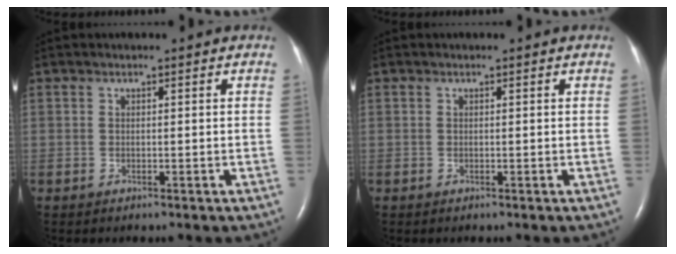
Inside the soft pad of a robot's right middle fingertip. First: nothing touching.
{"total": 0.0}